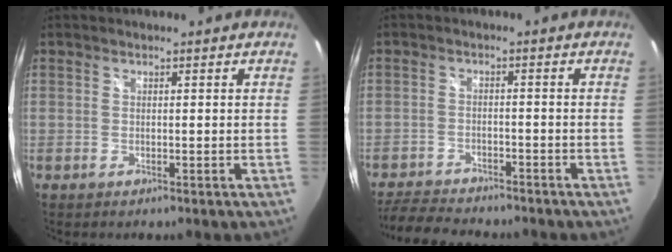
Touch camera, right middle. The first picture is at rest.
{"total": 9.5, "force": [-8.7, 2.0, 3.1], "torque": [-0.089, -0.011, -0.143]}